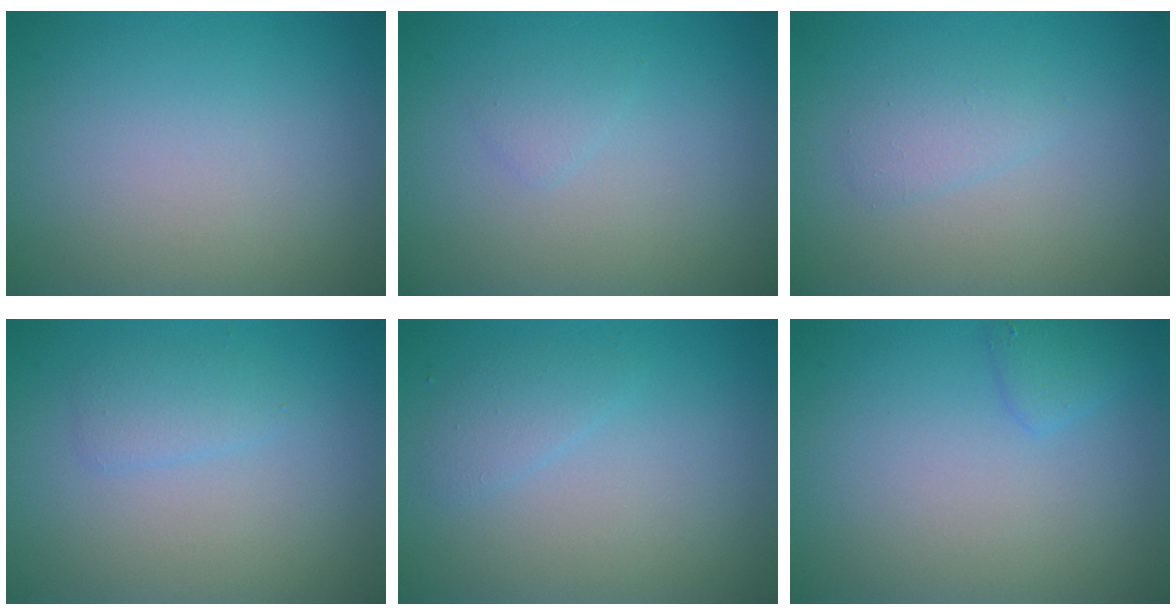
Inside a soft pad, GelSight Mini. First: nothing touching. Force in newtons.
{"total": 0.8, "press": 0.8, "slide": 0.1}
{"total": 1.4, "press": 1.4, "slide": 0.1}
{"total": 1.4, "press": 1.4, "slide": 0.2}
{"total": 1.3, "press": 1.3, "slide": 0.0}
{"total": 1.3, "press": 1.3, "slide": 0.1}